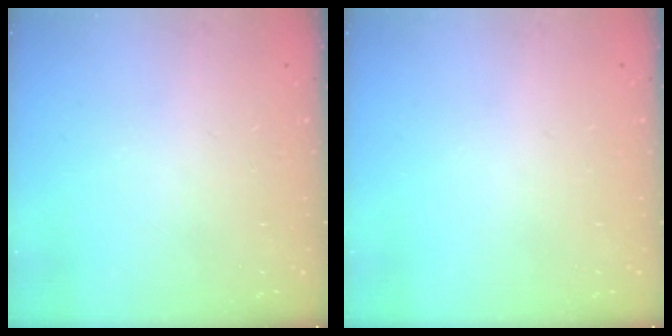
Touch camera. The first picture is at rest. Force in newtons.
{"total": 0.0}